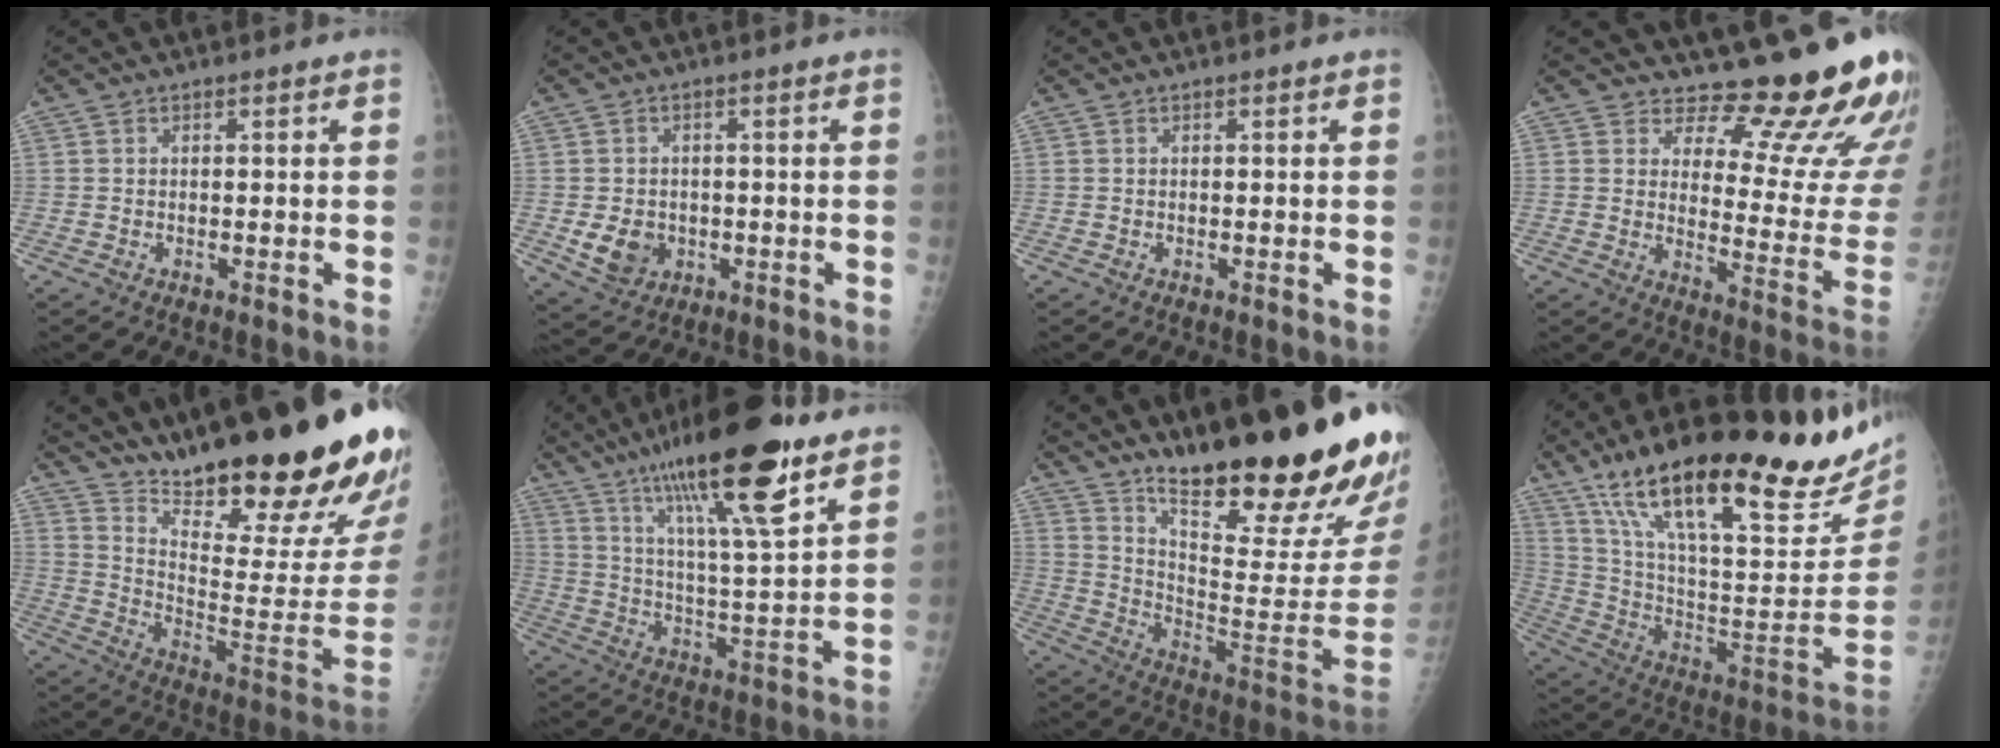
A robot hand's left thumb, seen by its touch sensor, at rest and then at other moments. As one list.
[{"total": 6.0, "force": [-1.0, 5.0, 3.2], "torque": [-0.040, 0.000, -0.005]}, {"total": 0.0}, {"total": 19.7, "force": [17.4, 5.4, 7.6], "torque": [-0.050, -0.166, 0.211]}, {"total": 29.3, "force": [21.3, 5.8, 19.3], "torque": [-0.259, -0.125, 0.319]}, {"total": 22.2, "force": [13.9, 4.3, 16.7], "torque": [-0.274, -0.046, 0.235]}, {"total": 28.1, "force": [19.0, 5.5, 20.0], "torque": [-0.271, -0.110, 0.295]}, {"total": 36.1, "force": [23.9, 8.6, 25.7], "torque": [-0.356, -0.063, 0.385]}]